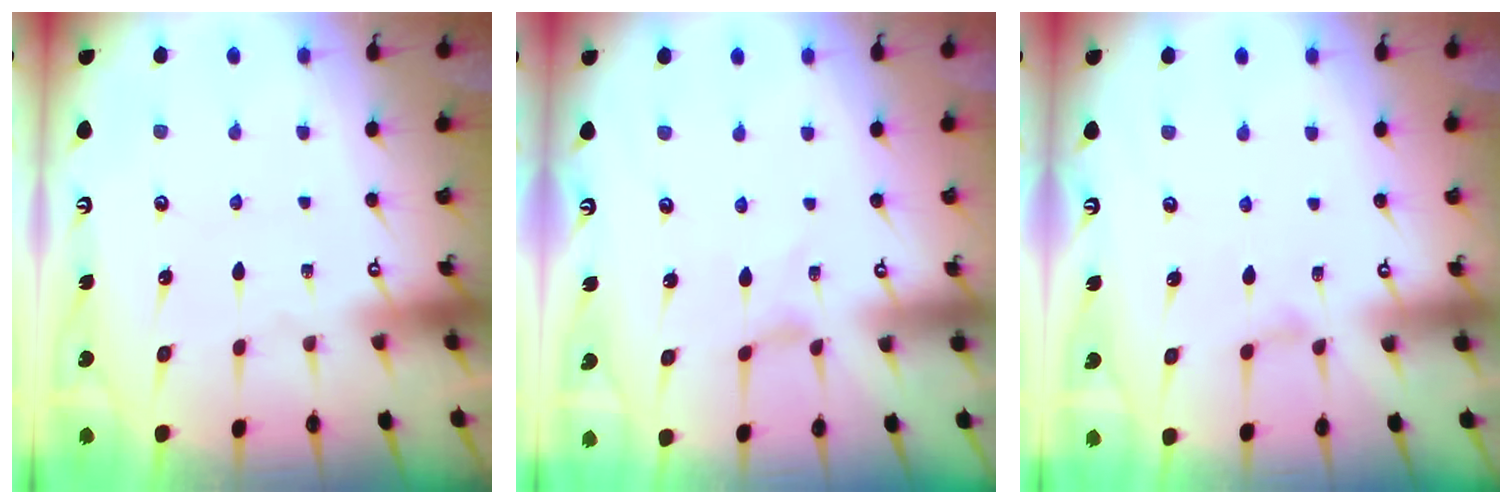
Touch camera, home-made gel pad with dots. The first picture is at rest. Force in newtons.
{"total": 0.0}
{"total": 1.3, "press": 1.3, "slide": 0.2}